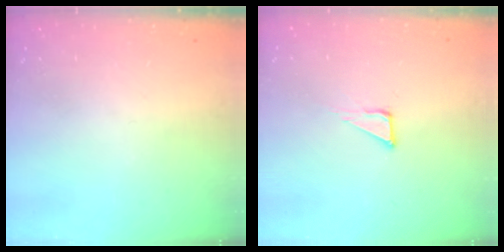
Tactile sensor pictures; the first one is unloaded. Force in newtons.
{"total": 3.9, "press": 3.9, "slide": 0.3}